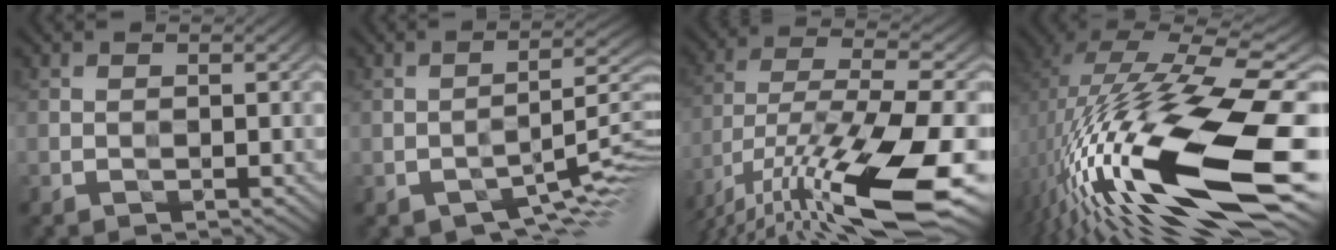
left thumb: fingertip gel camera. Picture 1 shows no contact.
{"total": 7.6, "force": [-3.8, 2.6, 6.0], "torque": [-0.086, -0.003, -0.061]}
{"total": 18.7, "force": [-11.1, 5.5, 14.1], "torque": [-0.284, -0.022, -0.188]}
{"total": 20.8, "force": [-5.1, 6.7, 19.0], "torque": [-0.366, -0.008, -0.092]}